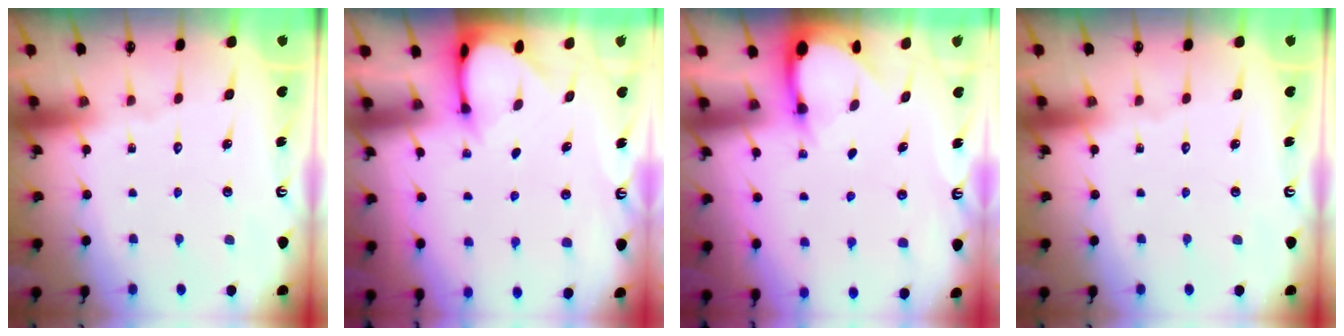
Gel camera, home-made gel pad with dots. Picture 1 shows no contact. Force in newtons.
{"total": 3.4, "press": 3.4, "slide": 0.2}
{"total": 3.5, "press": 3.5, "slide": 0.2}
{"total": 0.0}